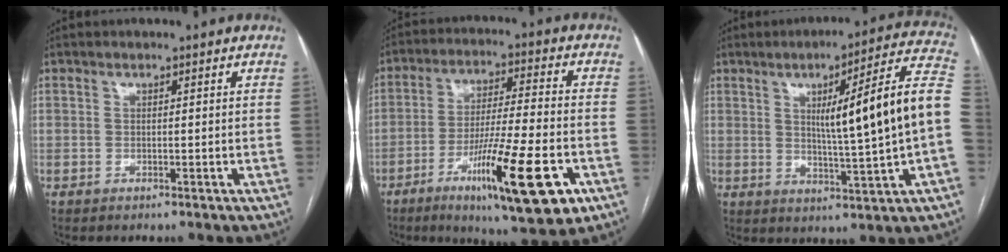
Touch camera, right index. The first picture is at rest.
{"total": 17.5, "force": [-7.6, 1.3, 15.7], "torque": [-0.248, -0.028, -0.120]}
{"total": 16.6, "force": [1.2, -0.8, 16.5], "torque": [-0.230, 0.015, 0.016]}